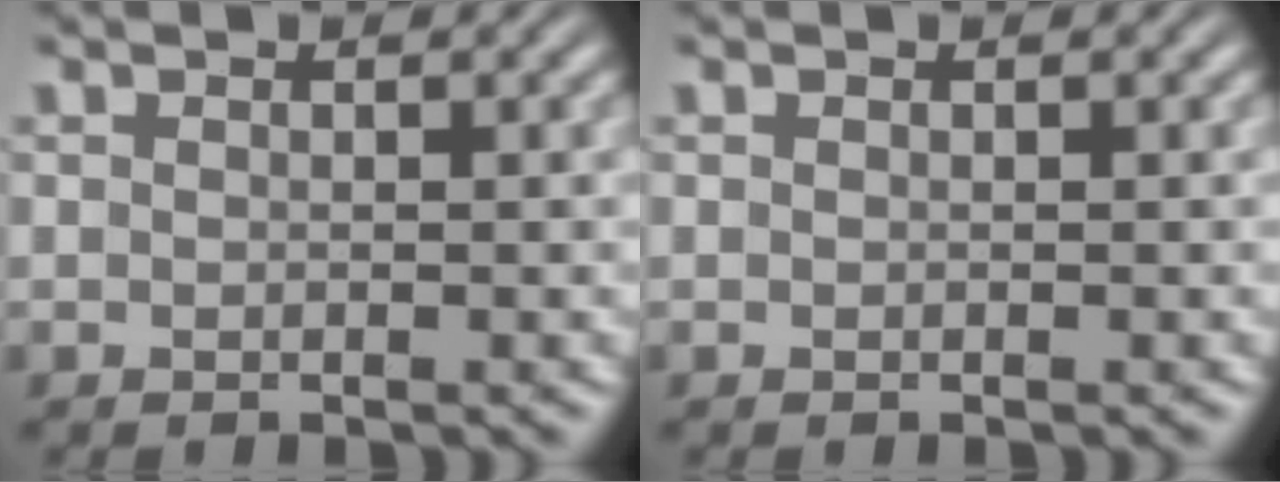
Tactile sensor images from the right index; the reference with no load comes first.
{"total": 0.0}